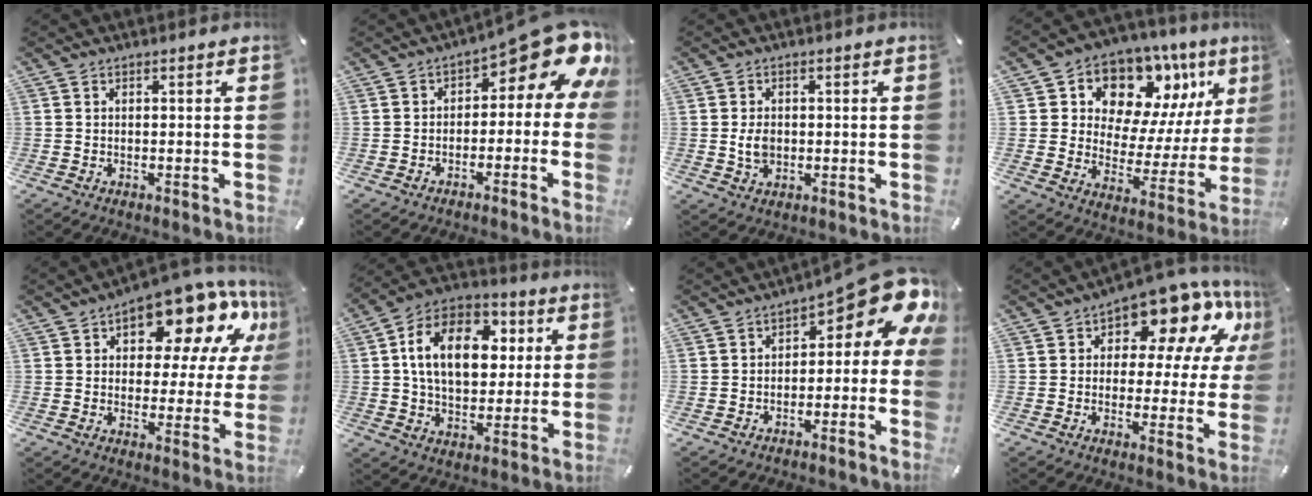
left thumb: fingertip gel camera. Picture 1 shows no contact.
{"total": 12.1, "force": [5.4, 5.3, 9.5], "torque": [-0.119, -0.045, 0.087]}
{"total": 4.2, "force": [-0.1, 3.2, 2.7], "torque": [-0.057, -0.003, -0.006]}
{"total": 12.4, "force": [9.3, 7.6, 3.0], "torque": [-0.040, -0.102, 0.165]}
{"total": 17.7, "force": [11.2, 8.4, 10.8], "torque": [-0.157, -0.076, 0.187]}
{"total": 17.1, "force": [4.1, 11.7, 11.8], "torque": [-0.213, -0.001, 0.071]}
{"total": 10.7, "force": [4.8, 4.6, 8.4], "torque": [-0.108, -0.043, 0.076]}
{"total": 15.2, "force": [9.3, 7.5, 9.4], "torque": [-0.133, -0.070, 0.157]}